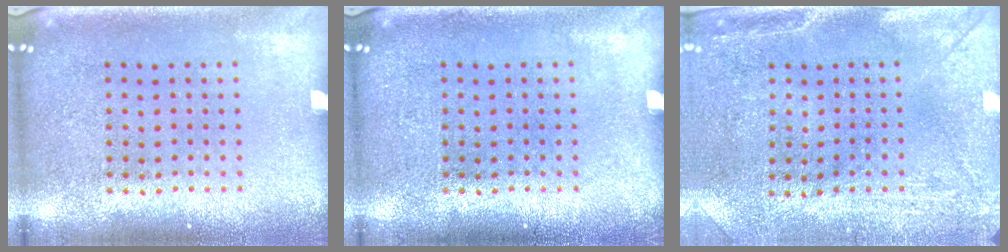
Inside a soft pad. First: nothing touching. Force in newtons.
{"total": 0.0}
{"total": 3.0, "press": 2.4, "slide": 1.8}